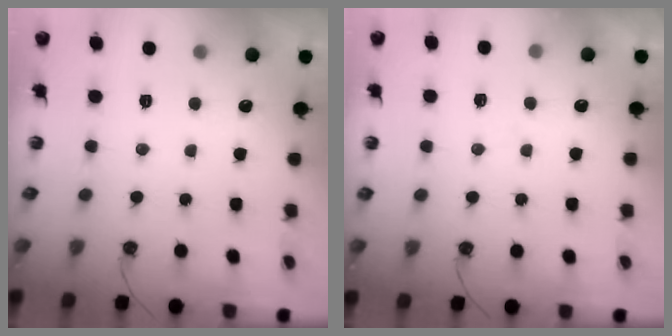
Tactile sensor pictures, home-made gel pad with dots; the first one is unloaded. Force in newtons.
{"total": 3.8, "press": 3.7, "slide": 0.4}